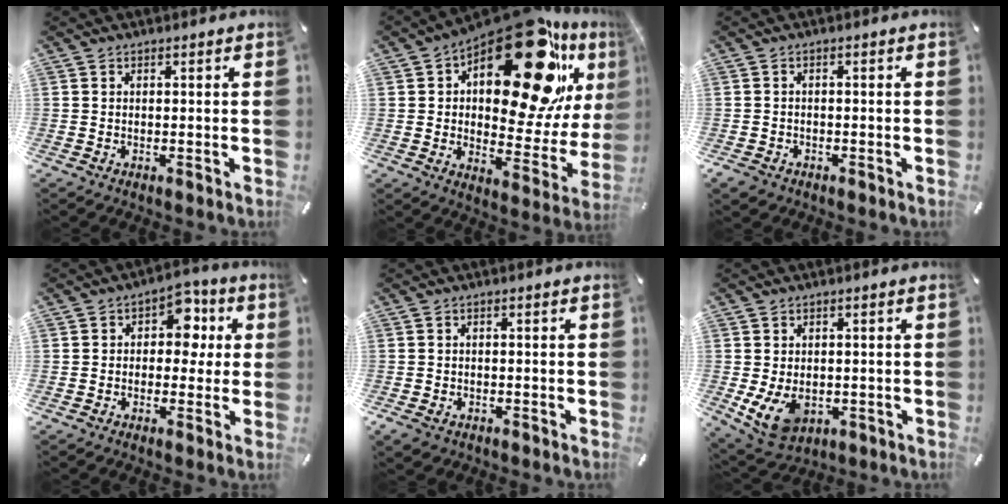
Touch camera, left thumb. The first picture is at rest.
{"total": 28.8, "force": [16.1, 13.5, 19.7], "torque": [-0.263, -0.106, 0.268]}
{"total": 2.2, "force": [-1.5, 1.5, 0.7], "torque": [-0.018, 0.006, -0.032]}
{"total": 8.3, "force": [1.2, 6.3, 5.2], "torque": [-0.061, 0.001, 0.014]}
{"total": 2.3, "force": [-1.3, 1.7, 1.0], "torque": [-0.033, 0.001, -0.029]}
{"total": 7.9, "force": [-1.2, 6.0, 4.9], "torque": [-0.090, -0.002, -0.022]}